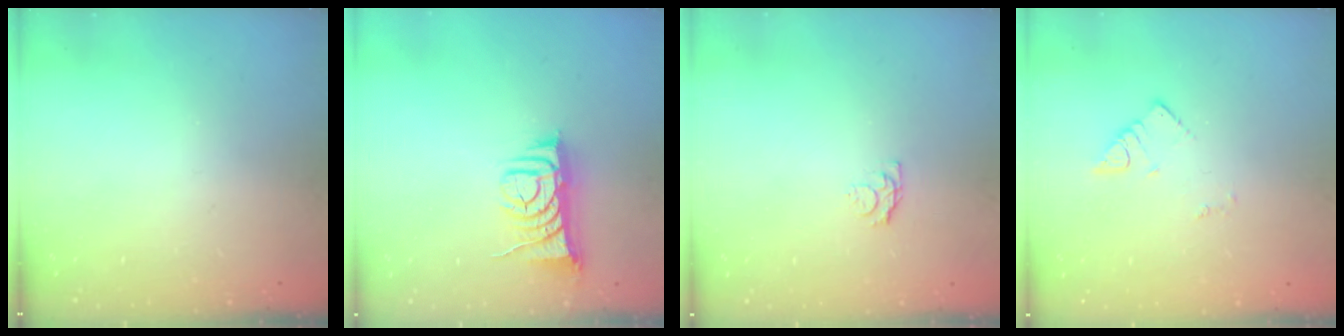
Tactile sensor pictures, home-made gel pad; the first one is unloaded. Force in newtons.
{"total": 8.3, "press": 8.2, "slide": 1.0}
{"total": 4.0, "press": 4.0, "slide": 0.4}
{"total": 2.7, "press": 2.7, "slide": 0.4}